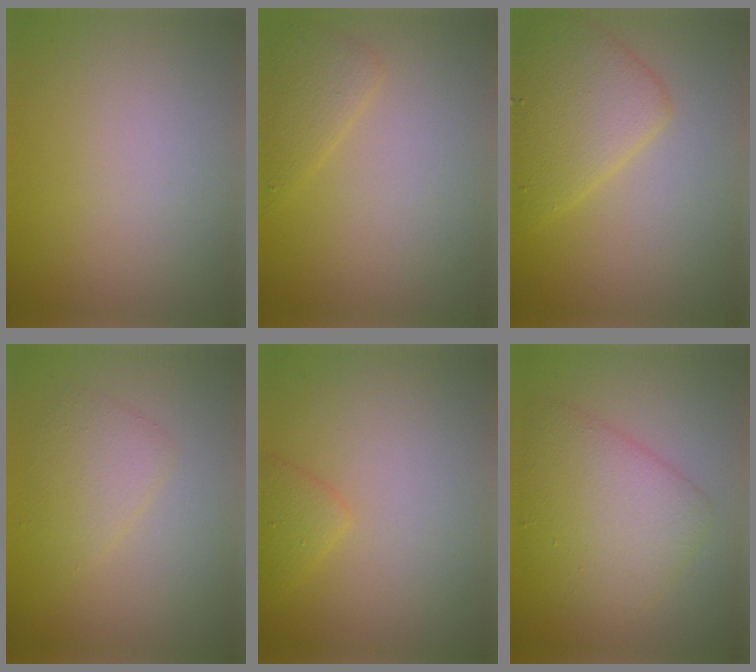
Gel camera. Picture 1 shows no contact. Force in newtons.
{"total": 2.1, "press": 2.0, "slide": 0.2}
{"total": 5.2, "press": 5.2, "slide": 0.2}
{"total": 2.4, "press": 2.4, "slide": 0.1}
{"total": 1.7, "press": 1.7, "slide": 0.1}
{"total": 6.2, "press": 6.2, "slide": 0.1}